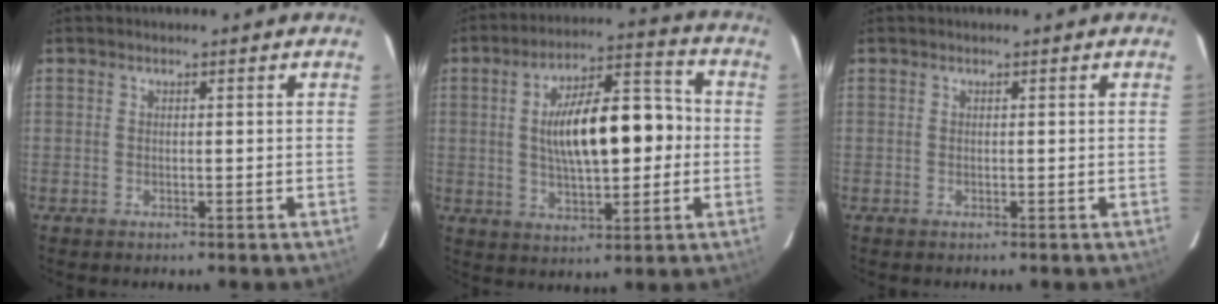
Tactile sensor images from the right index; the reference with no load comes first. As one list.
[{"total": 15.6, "force": [0.2, 6.3, 14.2], "torque": [-0.235, 0.026, 0.011]}, {"total": 0.0}]